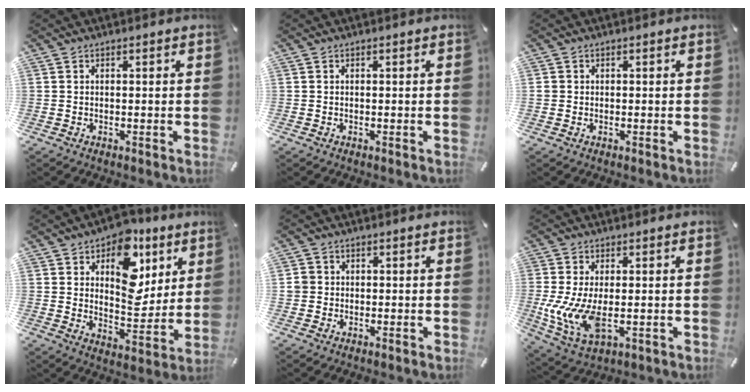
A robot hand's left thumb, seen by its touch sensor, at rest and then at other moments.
{"total": 0.0}
{"total": 0.7, "force": [-0.1, 0.7, 0.0], "torque": [0.002, 0.007, -0.003]}
{"total": 15.1, "force": [6.7, 10.3, 8.8], "torque": [-0.107, -0.040, 0.117]}
{"total": 2.3, "force": [-0.1, 2.3, 0.3], "torque": [-0.005, 0.006, -0.004]}
{"total": 11.5, "force": [-1.2, 6.0, 9.7], "torque": [-0.218, -0.020, -0.014]}